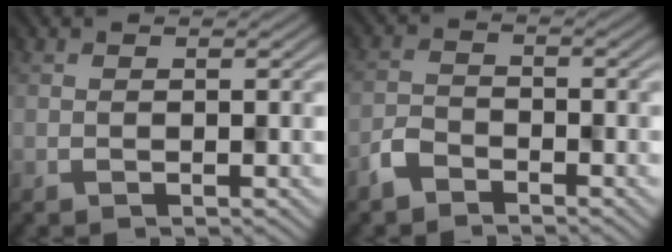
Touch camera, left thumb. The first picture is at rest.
{"total": 3.5, "force": [-3.4, 0.4, -0.9], "torque": [0.008, -0.002, -0.051]}